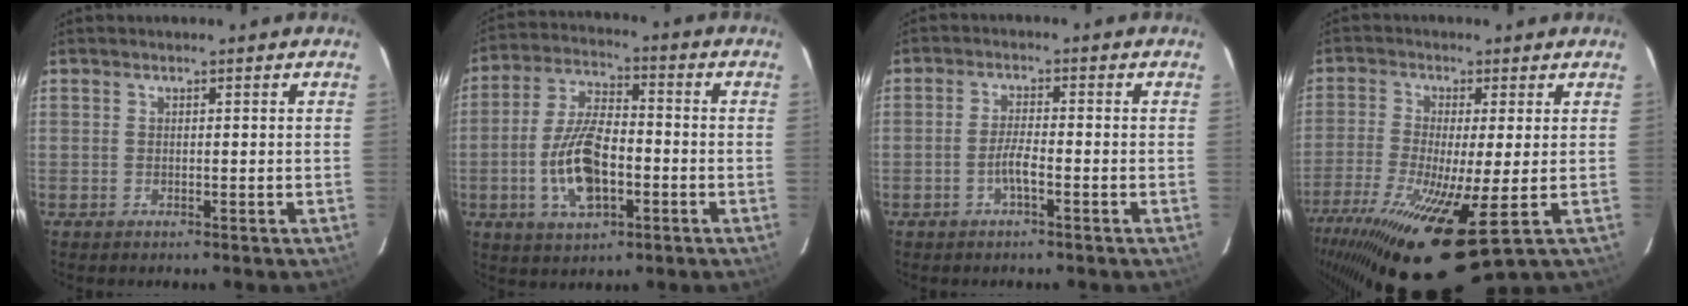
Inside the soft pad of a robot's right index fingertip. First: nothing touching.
{"total": 12.6, "force": [-3.6, 5.9, 10.6], "torque": [-0.217, 0.004, -0.062]}
{"total": 3.0, "force": [-1.6, 0.4, 2.5], "torque": [-0.055, 0.004, -0.032]}
{"total": 18.7, "force": [-7.9, 3.4, 16.6], "torque": [-0.342, -0.072, -0.140]}